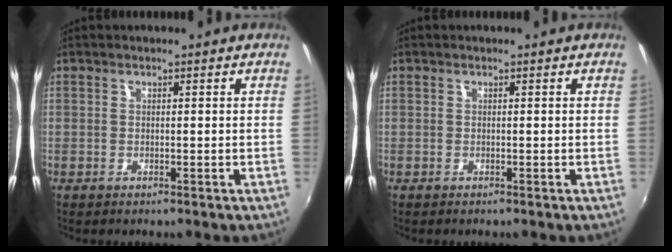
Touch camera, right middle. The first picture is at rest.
{"total": 0.0}